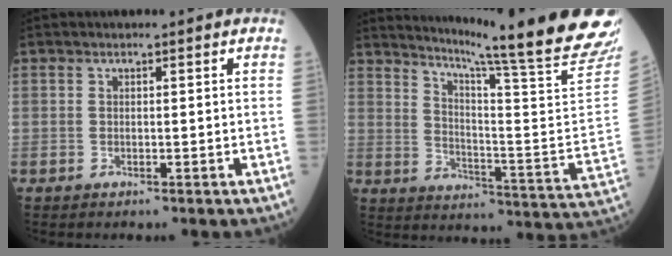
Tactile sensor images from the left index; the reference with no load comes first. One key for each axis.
{"total": 23.1, "fx": 20.0, "fy": -2.6, "fz": 11.2, "tx": -0.181, "ty": -0.115, "tz": 0.260}